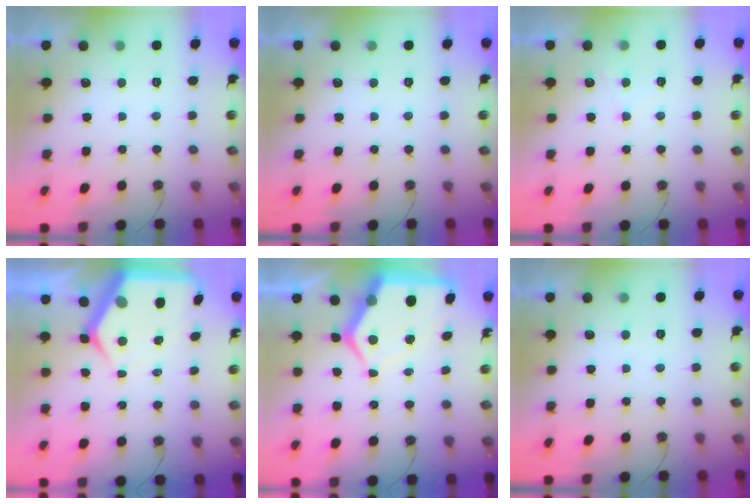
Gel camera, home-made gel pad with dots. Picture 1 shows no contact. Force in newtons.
{"total": 0.0}
{"total": 4.1, "press": 4.1, "slide": 0.5}
{"total": 10.7, "press": 10.6, "slide": 1.4}
{"total": 11.4, "press": 11.3, "slide": 1.3}
{"total": 0.0}